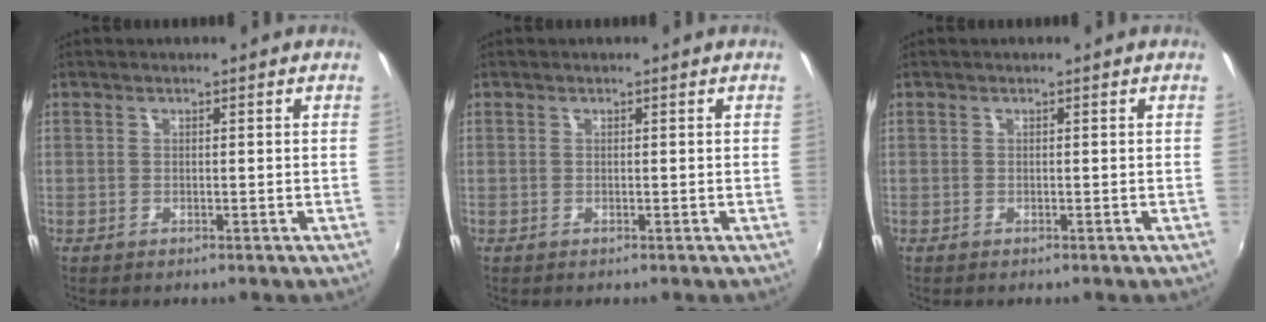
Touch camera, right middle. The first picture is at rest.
{"total": 0.0}
{"total": 0.0}